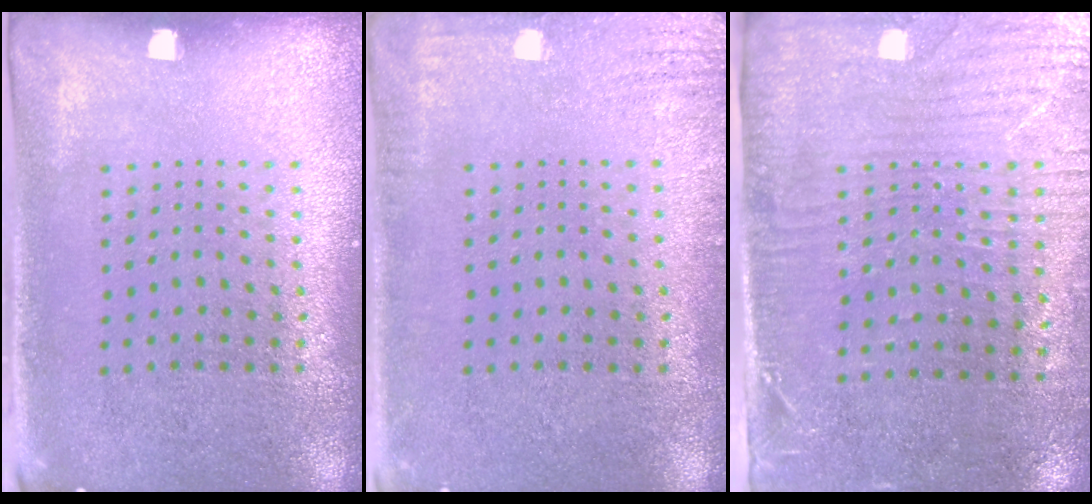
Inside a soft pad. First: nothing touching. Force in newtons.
{"total": 2.1, "press": 2.1, "slide": 0.2}
{"total": 3.2, "press": 2.8, "slide": 1.6}